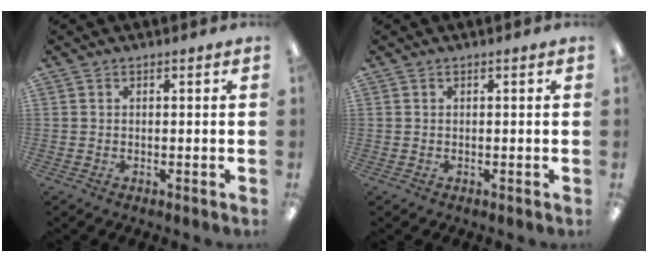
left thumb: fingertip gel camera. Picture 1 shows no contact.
{"total": 0.0}